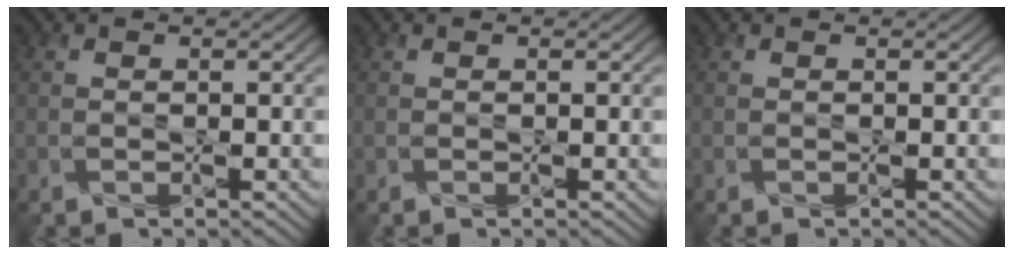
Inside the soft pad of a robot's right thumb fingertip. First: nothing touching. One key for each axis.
{"total": 0.0}
{"total": 0.0}